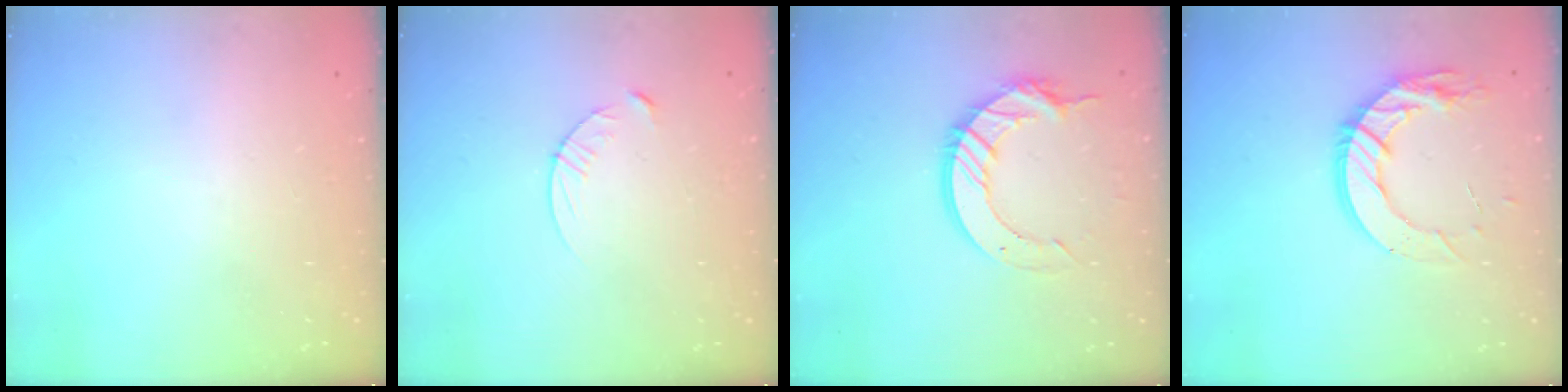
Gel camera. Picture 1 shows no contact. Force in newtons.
{"total": 4.6, "press": 4.6, "slide": 0.5}
{"total": 12.6, "press": 12.6, "slide": 1.2}
{"total": 13.8, "press": 13.8, "slide": 1.0}